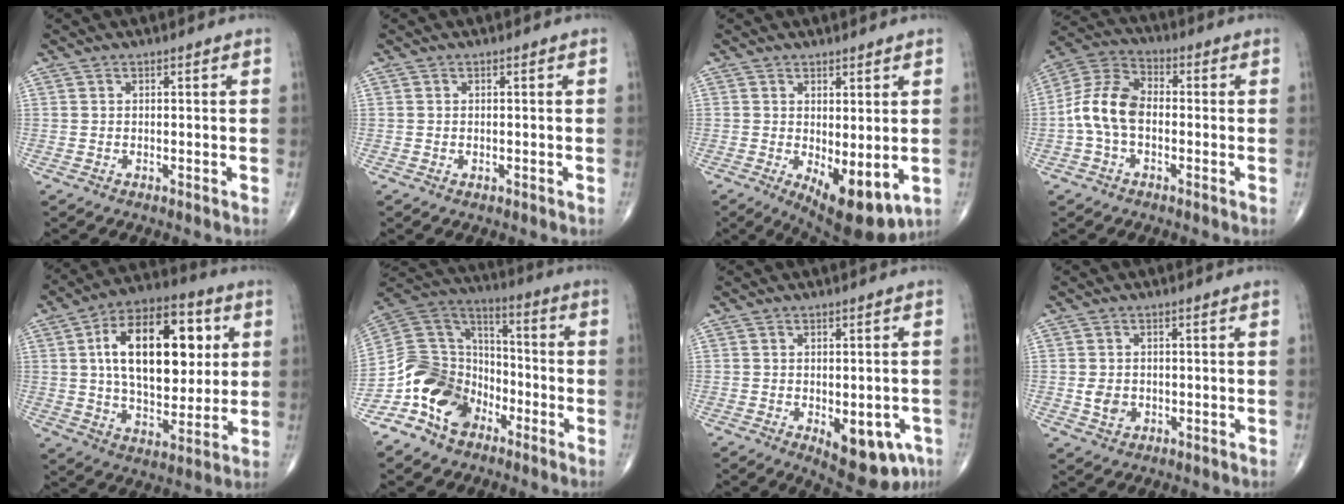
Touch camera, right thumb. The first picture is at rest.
{"total": 0.5, "force": [-0.1, 0.4, 0.3], "torque": [-0.008, 0.000, 0.000]}
{"total": 9.8, "force": [-1.9, 4.1, 8.7], "torque": [-0.117, -0.023, -0.013]}
{"total": 10.3, "force": [-1.5, 6.5, 7.9], "torque": [-0.151, 0.033, -0.041]}
{"total": 22.8, "force": [4.9, 12.5, 18.4], "torque": [-0.260, 0.000, 0.076]}
{"total": 15.8, "force": [-8.2, 11.1, 7.6], "torque": [-0.116, 0.082, -0.159]}
{"total": 11.3, "force": [-4.4, 5.6, 8.8], "torque": [-0.087, 0.005, -0.046]}
{"total": 3.3, "force": [-0.4, 2.7, 1.9], "torque": [-0.028, 0.000, -0.001]}